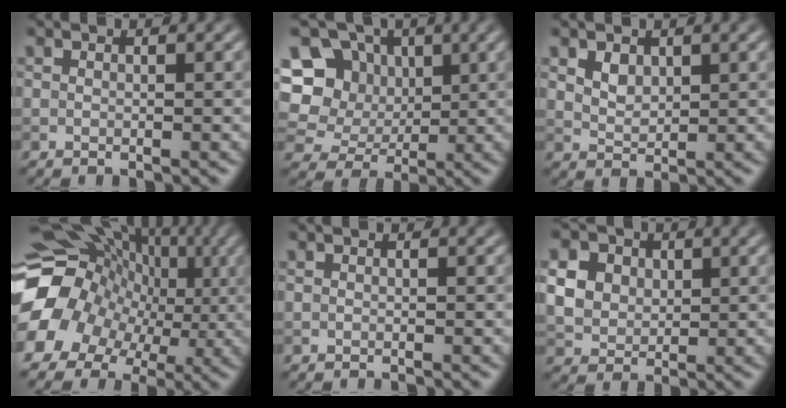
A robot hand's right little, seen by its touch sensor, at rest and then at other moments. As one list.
[{"total": 10.8, "force": [2.5, 9.5, 4.5], "torque": [-0.117, 0.031, 0.034]}, {"total": 1.8, "force": [1.0, 1.1, 0.9], "torque": [-0.018, -0.002, 0.022]}, {"total": 14.7, "force": [-0.5, 12.8, 7.2], "torque": [-0.138, 0.002, -0.015]}, {"total": 0.8, "force": [-0.7, -0.4, 0.0], "torque": [0.005, -0.001, -0.010]}, {"total": 7.8, "force": [3.0, 6.1, 3.7], "torque": [-0.096, 0.023, 0.047]}]